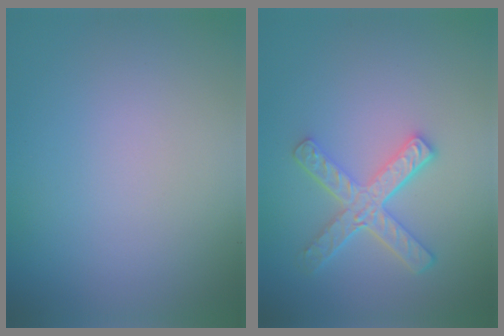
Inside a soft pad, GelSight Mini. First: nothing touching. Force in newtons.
{"total": 4.5, "press": 3.3, "slide": 3.0}